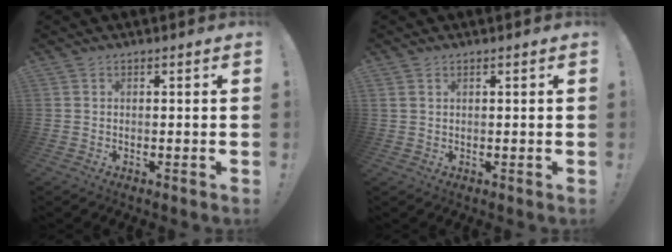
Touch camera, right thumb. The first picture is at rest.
{"total": 1.3, "force": [0.8, 0.8, 0.7], "torque": [-0.019, 0.003, 0.015]}